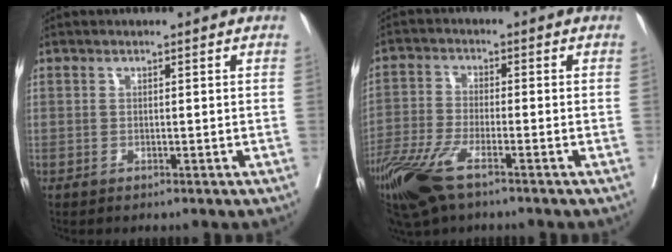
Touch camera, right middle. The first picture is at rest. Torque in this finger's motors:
{"motor_torque": [1.15, -0.99, 0.62, 0.21]}